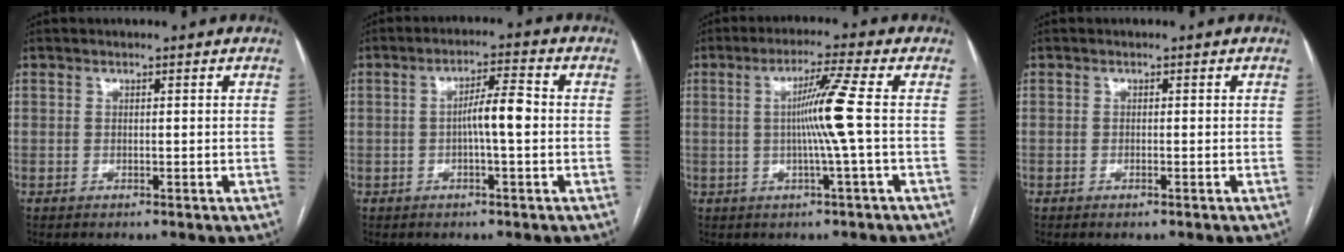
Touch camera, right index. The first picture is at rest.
{"total": 5.2, "force": [-0.5, 0.5, 5.2], "torque": [-0.088, 0.012, -0.008]}
{"total": 7.0, "force": [-0.1, -2.0, 6.7], "torque": [-0.120, 0.002, 0.001]}
{"total": 0.6, "force": [-0.4, 0.0, 0.5], "torque": [-0.010, -0.001, -0.006]}